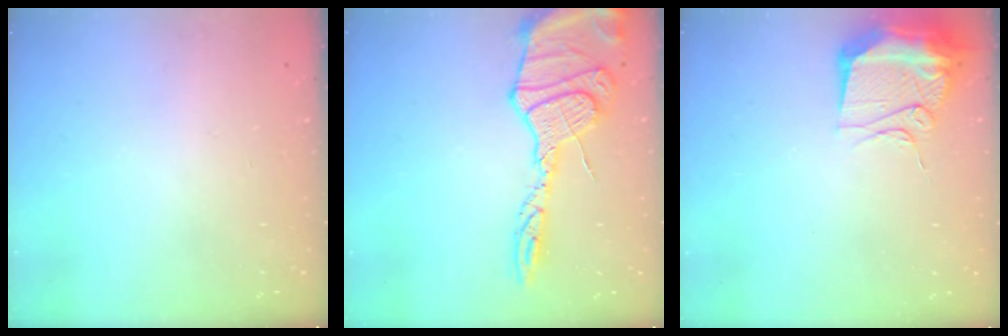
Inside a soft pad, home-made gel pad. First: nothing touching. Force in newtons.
{"total": 19.5, "press": 19.4, "slide": 1.9}
{"total": 12.1, "press": 12.0, "slide": 1.6}